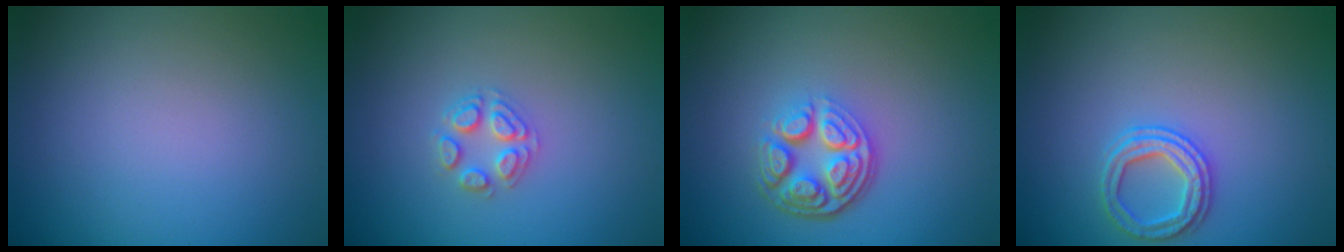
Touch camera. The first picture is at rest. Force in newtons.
{"total": 2.2, "press": 2.2, "slide": 0.2}
{"total": 4.9, "press": 3.4, "slide": 3.5}
{"total": 2.4, "press": 2.4, "slide": 0.4}